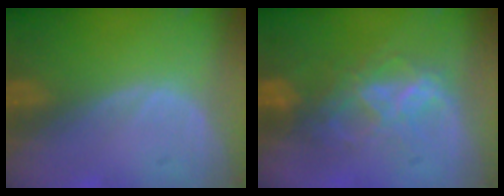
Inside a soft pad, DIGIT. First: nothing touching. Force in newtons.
{"total": 6.9, "press": 6.7, "slide": 1.6}